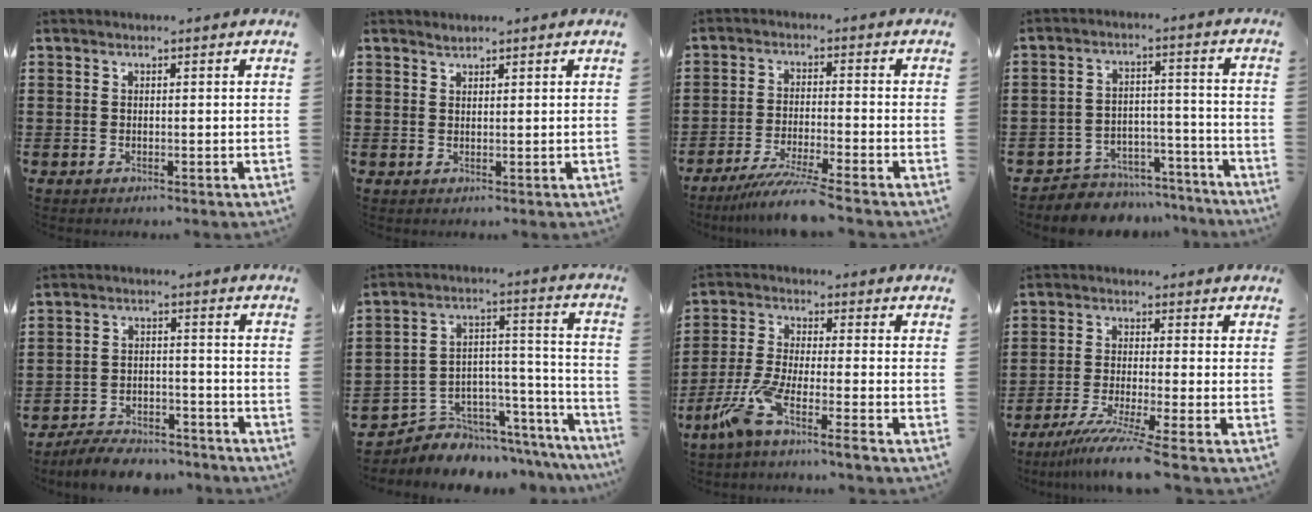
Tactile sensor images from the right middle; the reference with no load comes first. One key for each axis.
{"total": 0.7, "fx": 0.7, "fy": 0.0, "fz": -0.1, "tx": -0.001, "ty": -0.001, "tz": 0.015}
{"total": 6.2, "fx": -5.4, "fy": -0.4, "fz": 3.1, "tx": -0.065, "ty": -0.021, "tz": -0.103}
{"total": 5.9, "fx": -5.6, "fy": 1.7, "fz": 0.1, "tx": -0.001, "ty": 0.023, "tz": -0.115}
{"total": 5.7, "fx": -5.5, "fy": 1.0, "fz": 1.1, "tx": -0.021, "ty": 0.012, "tz": -0.109}
{"total": 4.6, "fx": -3.7, "fy": 2.7, "fz": -0.4, "tx": -0.008, "ty": -0.007, "tz": -0.074}
{"total": 6.9, "fx": -5.2, "fy": 0.2, "fz": 4.6, "tx": -0.121, "ty": -0.020, "tz": -0.106}
{"total": 6.1, "fx": -4.6, "fy": -0.8, "fz": 3.8, "tx": -0.080, "ty": -0.027, "tz": -0.090}